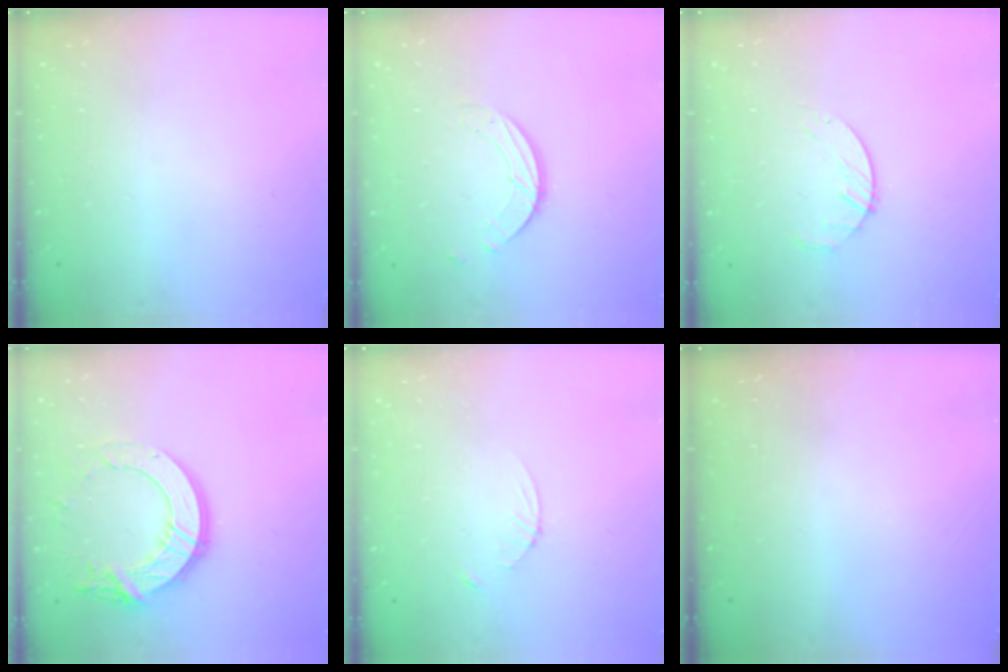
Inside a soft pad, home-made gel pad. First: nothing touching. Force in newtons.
{"total": 3.9, "press": 3.9, "slide": 0.4}
{"total": 2.7, "press": 2.6, "slide": 0.3}
{"total": 15.4, "press": 15.3, "slide": 1.3}
{"total": 2.3, "press": 2.3, "slide": 0.3}
{"total": 0.0}